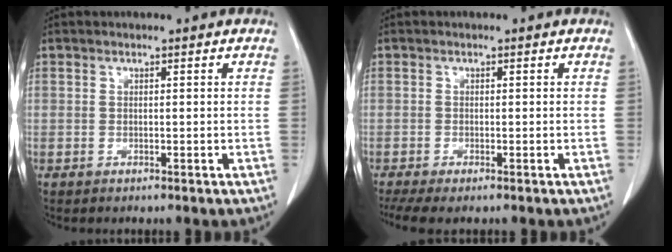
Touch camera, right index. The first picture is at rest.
{"total": 4.6, "force": [-3.4, 1.0, 2.8], "torque": [-0.055, -0.010, -0.059]}